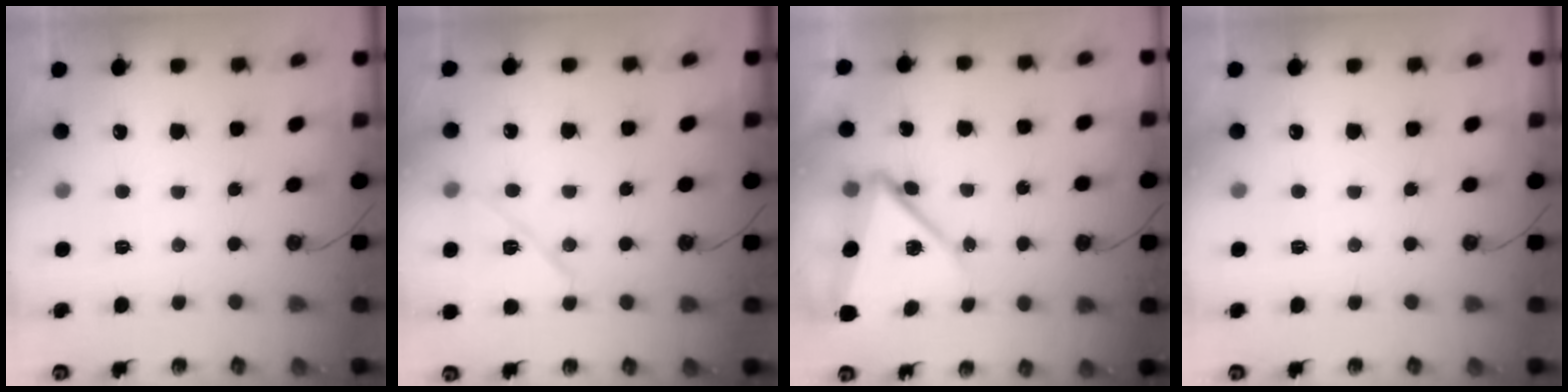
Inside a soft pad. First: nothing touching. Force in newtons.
{"total": 10.1, "press": 8.4, "slide": 5.6}
{"total": 11.4, "press": 11.3, "slide": 1.7}
{"total": 0.0}